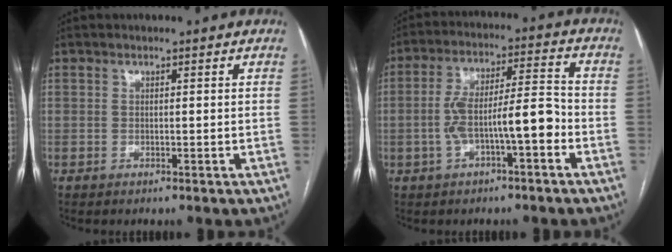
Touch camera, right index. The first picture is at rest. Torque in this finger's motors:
{"motor_torque": [0.62, -0.27, 0.70, 0.09]}